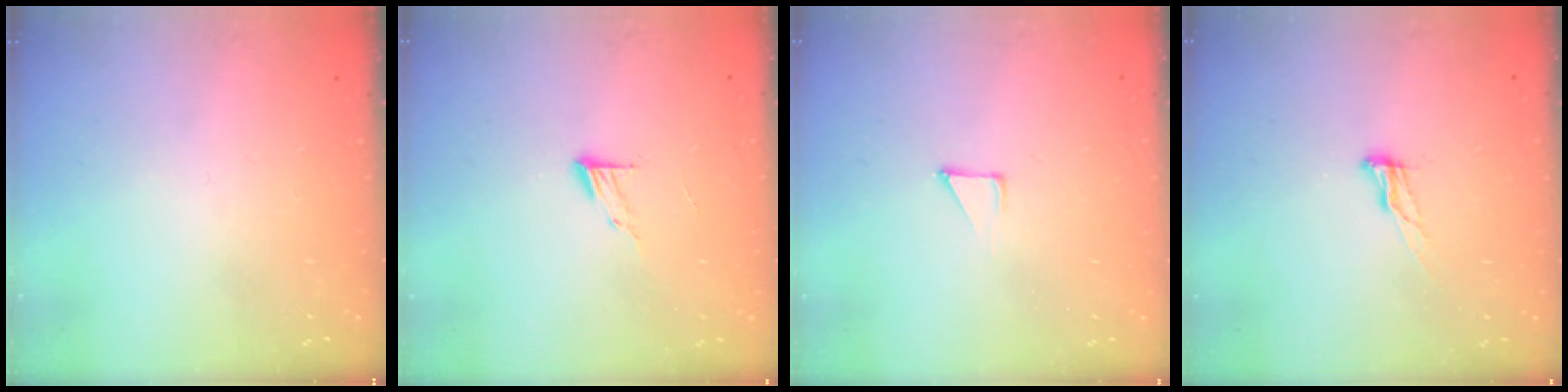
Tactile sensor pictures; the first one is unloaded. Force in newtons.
{"total": 4.6, "press": 4.5, "slide": 0.5}
{"total": 4.8, "press": 4.8, "slide": 0.2}
{"total": 6.2, "press": 6.1, "slide": 0.7}